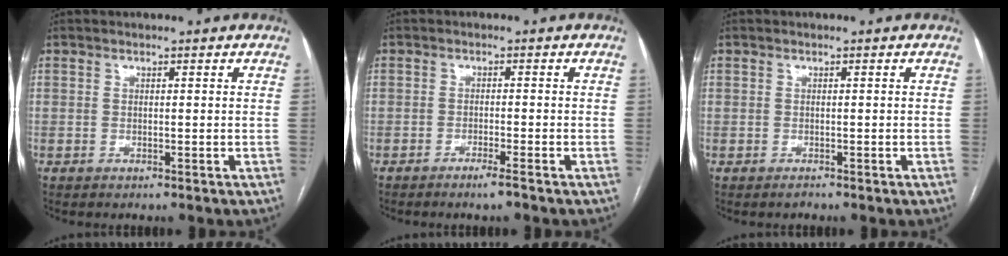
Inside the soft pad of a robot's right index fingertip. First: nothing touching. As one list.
[{"total": 2.2, "force": [-1.7, -0.3, 1.4], "torque": [-0.026, -0.002, -0.030]}, {"total": 0.6, "force": [-0.5, 0.3, -0.1], "torque": [0.003, 0.002, -0.010]}]